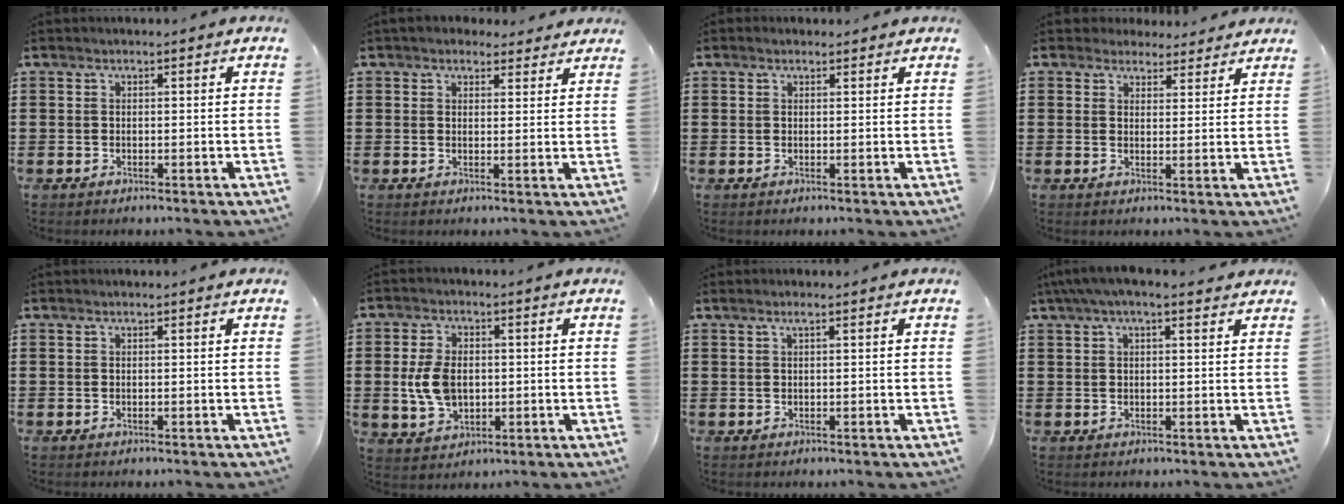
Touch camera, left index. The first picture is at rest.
{"total": 2.8, "force": [2.4, 1.4, 0.5], "torque": [-0.018, 0.001, 0.044]}
{"total": 0.8, "force": [0.6, 0.4, 0.2], "torque": [-0.006, 0.004, 0.012]}
{"total": 3.5, "force": [3.2, 1.5, 0.2], "torque": [-0.008, -0.004, 0.059]}
{"total": 0.0}
{"total": 6.7, "force": [-0.1, 4.5, 5.0], "torque": [-0.126, 0.004, -0.007]}
{"total": 1.0, "force": [0.4, 0.0, 0.9], "torque": [-0.017, 0.000, 0.007]}
{"total": 3.3, "force": [2.1, 0.7, 2.5], "torque": [-0.054, 0.006, 0.036]}